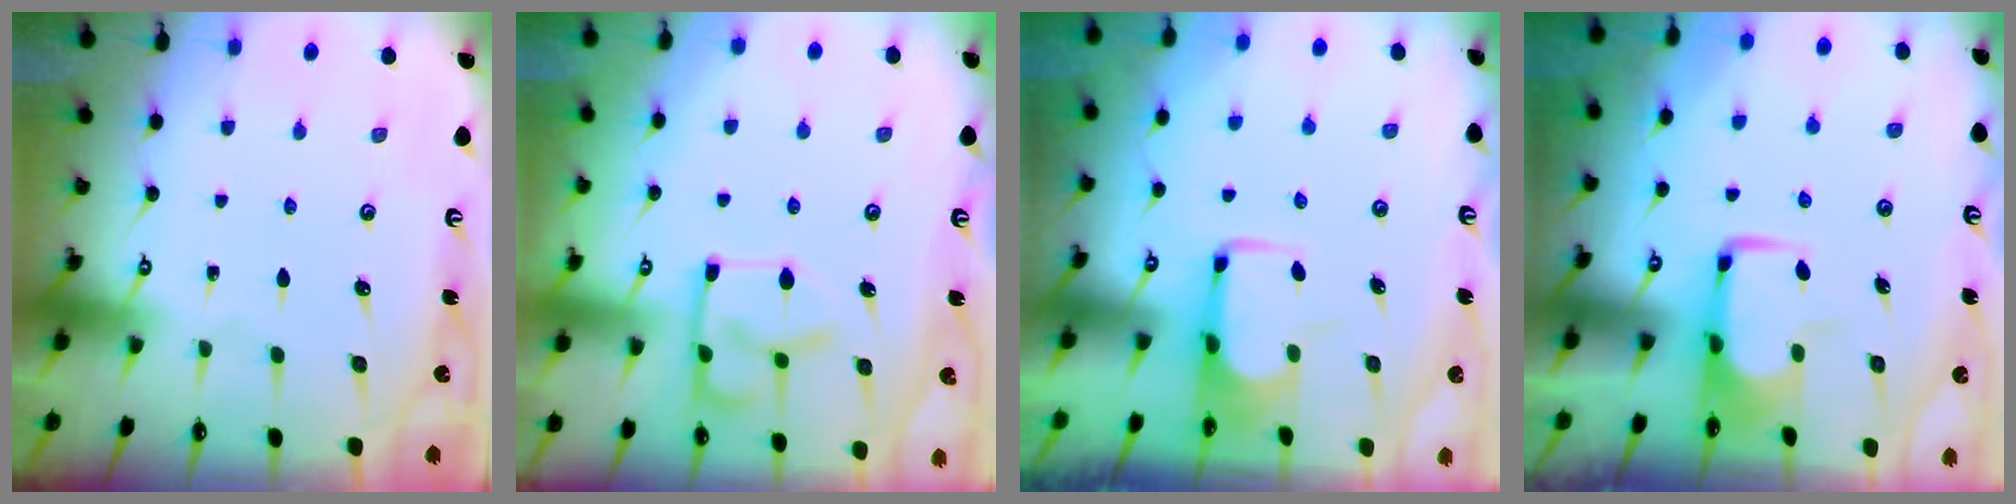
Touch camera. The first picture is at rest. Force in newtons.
{"total": 12.9, "press": 12.9, "slide": 1.0}
{"total": 3.1, "press": 3.1, "slide": 0.5}
{"total": 1.5, "press": 1.5, "slide": 0.5}